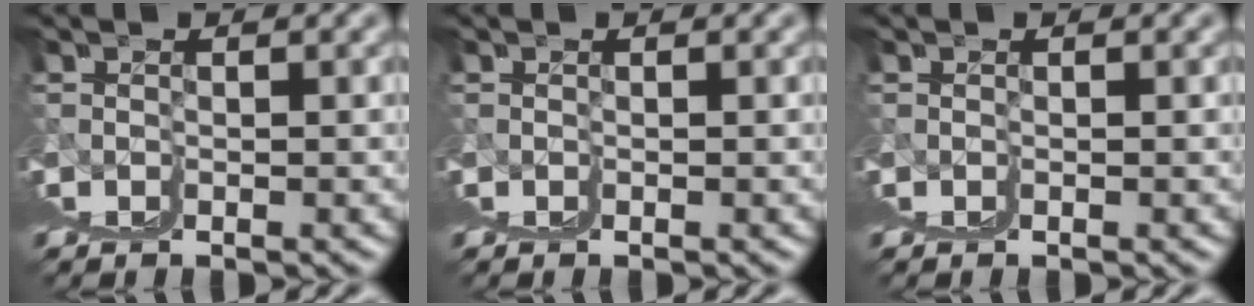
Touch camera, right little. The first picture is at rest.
{"total": 0.0}
{"total": 0.0}